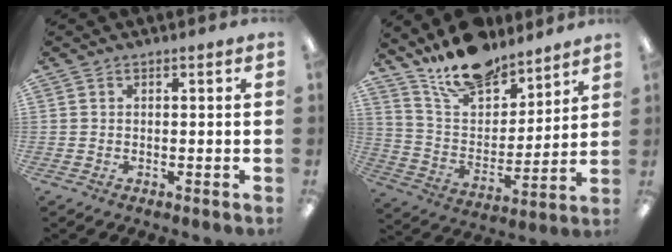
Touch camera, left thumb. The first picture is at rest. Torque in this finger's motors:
{"motor_torque": [0.29, 0.06, 0.07, -1.23, 0.23]}